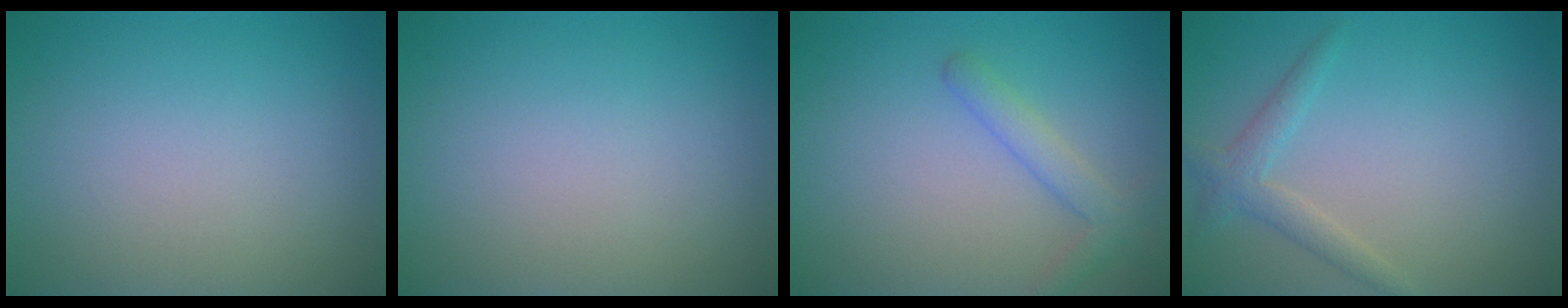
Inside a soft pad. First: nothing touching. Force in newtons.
{"total": 0.0}
{"total": 2.3, "press": 2.3, "slide": 0.1}
{"total": 2.0, "press": 2.0, "slide": 0.1}